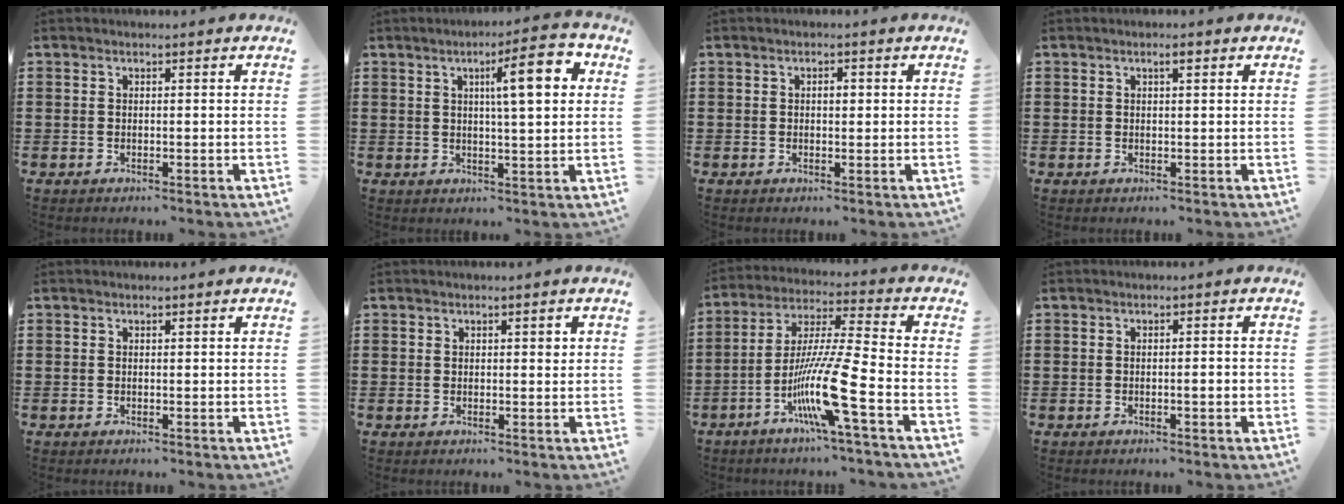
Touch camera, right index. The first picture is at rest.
{"total": 9.5, "force": [3.0, 1.9, 8.8], "torque": [-0.143, -0.003, 0.041]}
{"total": 1.4, "force": [0.2, 0.7, 1.3], "torque": [-0.025, 0.006, 0.001]}
{"total": 1.3, "force": [0.6, 0.3, 1.1], "torque": [-0.015, 0.001, 0.007]}
{"total": 0.0}
{"total": 1.0, "force": [0.5, 0.6, 0.6], "torque": [-0.005, 0.002, 0.008]}
{"total": 12.5, "force": [-5.6, -0.1, 11.2], "torque": [-0.242, -0.017, -0.119]}
{"total": 1.5, "force": [-0.3, 0.1, 1.5], "torque": [-0.025, -0.002, -0.005]}